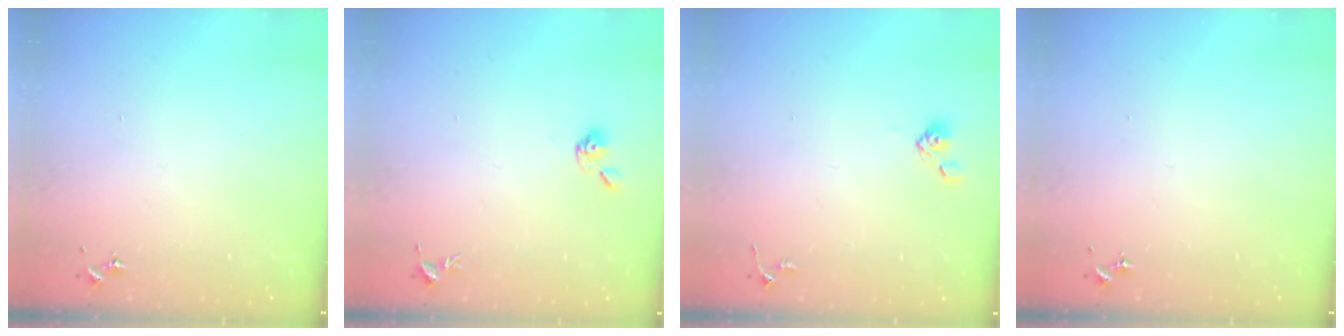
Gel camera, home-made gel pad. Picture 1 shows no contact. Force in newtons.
{"total": 5.2, "press": 5.1, "slide": 0.6}
{"total": 3.9, "press": 3.6, "slide": 1.5}
{"total": 0.0}